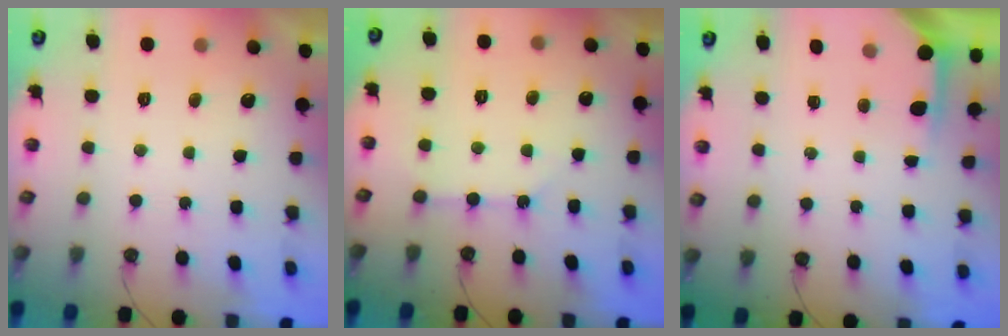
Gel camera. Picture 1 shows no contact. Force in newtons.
{"total": 2.7, "press": 2.7, "slide": 0.2}
{"total": 3.5, "press": 3.5, "slide": 0.3}